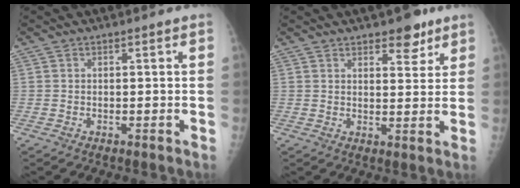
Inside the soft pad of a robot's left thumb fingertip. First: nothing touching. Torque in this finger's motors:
{"motor_torque": [0.03, 0.40, -0.43, -0.16, 0.02]}